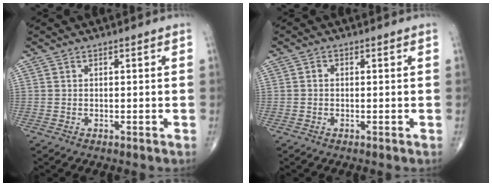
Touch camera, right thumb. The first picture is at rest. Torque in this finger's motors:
{"motor_torque": [-0.57, 0.29, -0.01, 0.07, 0.02]}